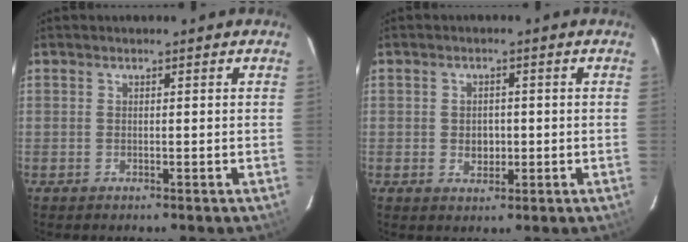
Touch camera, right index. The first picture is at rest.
{"total": 3.2, "force": [-0.4, 2.6, 1.7], "torque": [-0.027, 0.001, -0.002]}